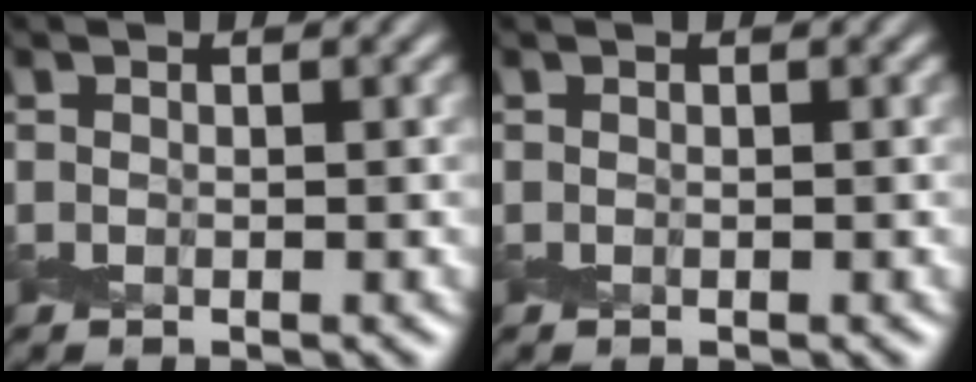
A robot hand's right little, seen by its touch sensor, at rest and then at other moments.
{"total": 0.0}